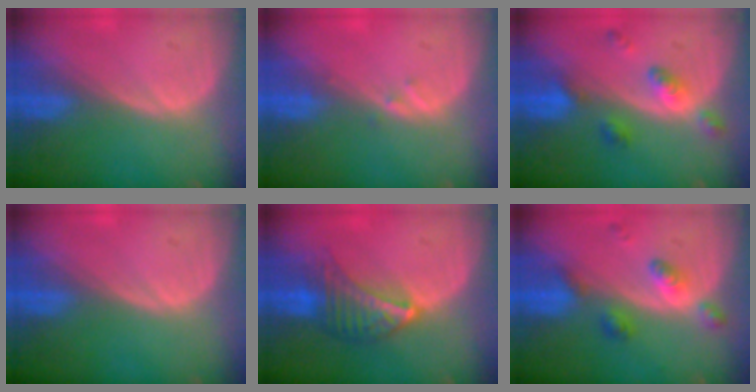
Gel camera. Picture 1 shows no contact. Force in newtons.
{"total": 1.0, "press": 0.9, "slide": 0.5}
{"total": 5.3, "press": 4.7, "slide": 2.4}
{"total": 0.0}
{"total": 7.1, "press": 6.4, "slide": 3.1}
{"total": 4.8, "press": 4.8, "slide": 0.1}